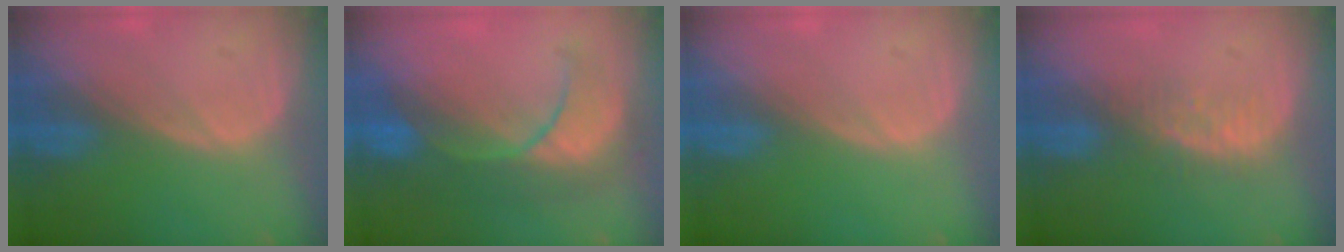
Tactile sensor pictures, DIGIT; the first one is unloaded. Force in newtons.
{"total": 8.9, "press": 8.5, "slide": 2.6}
{"total": 0.0}
{"total": 3.9, "press": 3.5, "slide": 1.8}